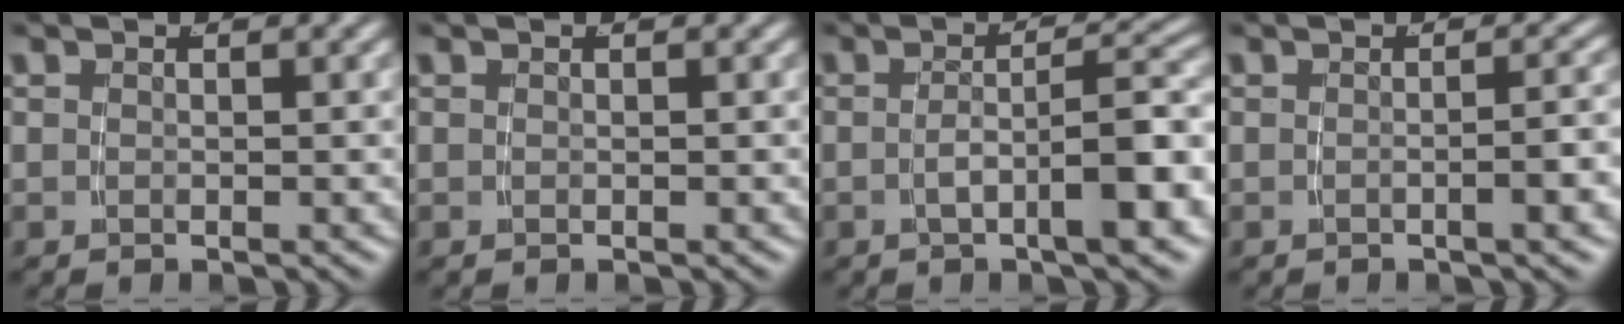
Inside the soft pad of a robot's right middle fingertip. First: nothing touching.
{"total": 0.0}
{"total": 5.5, "force": [-2.4, 1.0, 4.9], "torque": [-0.057, 0.009, -0.037]}
{"total": 1.9, "force": [-0.8, -0.2, 1.7], "torque": [-0.021, 0.010, -0.016]}